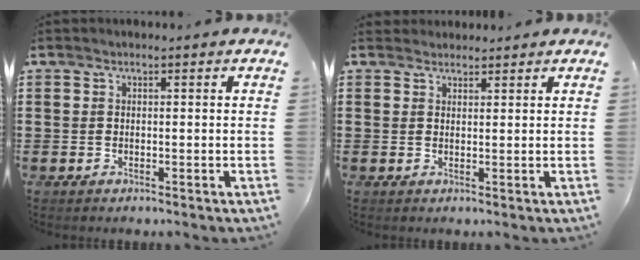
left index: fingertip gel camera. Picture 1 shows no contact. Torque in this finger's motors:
{"motor_torque": [-0.36, -0.23, -0.26, -0.07]}